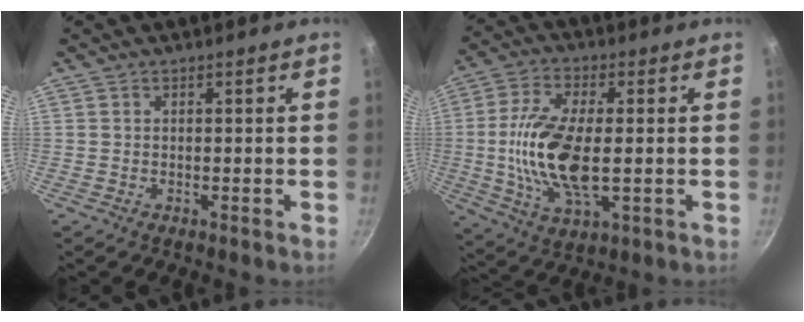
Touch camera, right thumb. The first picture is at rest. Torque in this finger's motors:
{"motor_torque": [1.89, 2.00, 1.69, -1.01, 0.62]}